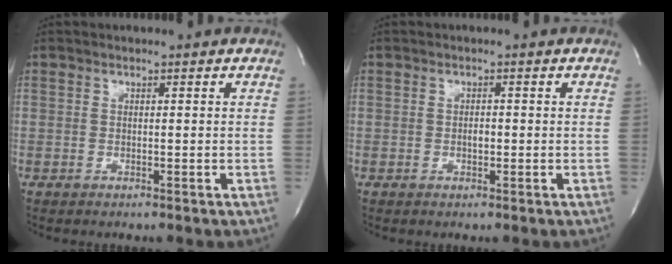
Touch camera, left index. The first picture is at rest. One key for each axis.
{"total": 1.0, "fx": -0.3, "fy": 0.5, "fz": 0.9, "tx": -0.016, "ty": 0.000, "tz": -0.004}